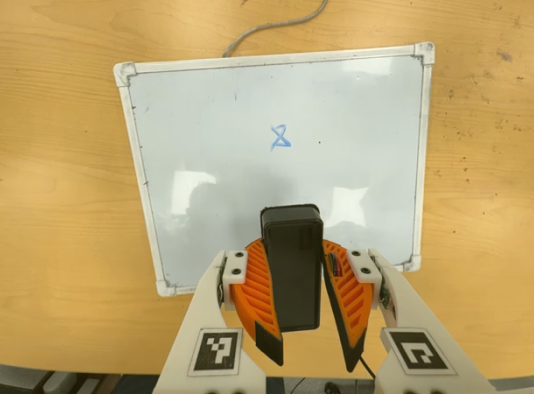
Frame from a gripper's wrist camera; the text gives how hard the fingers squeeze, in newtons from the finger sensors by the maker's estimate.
{"total": 10.8, "left": 9.8, "right": 11.7}